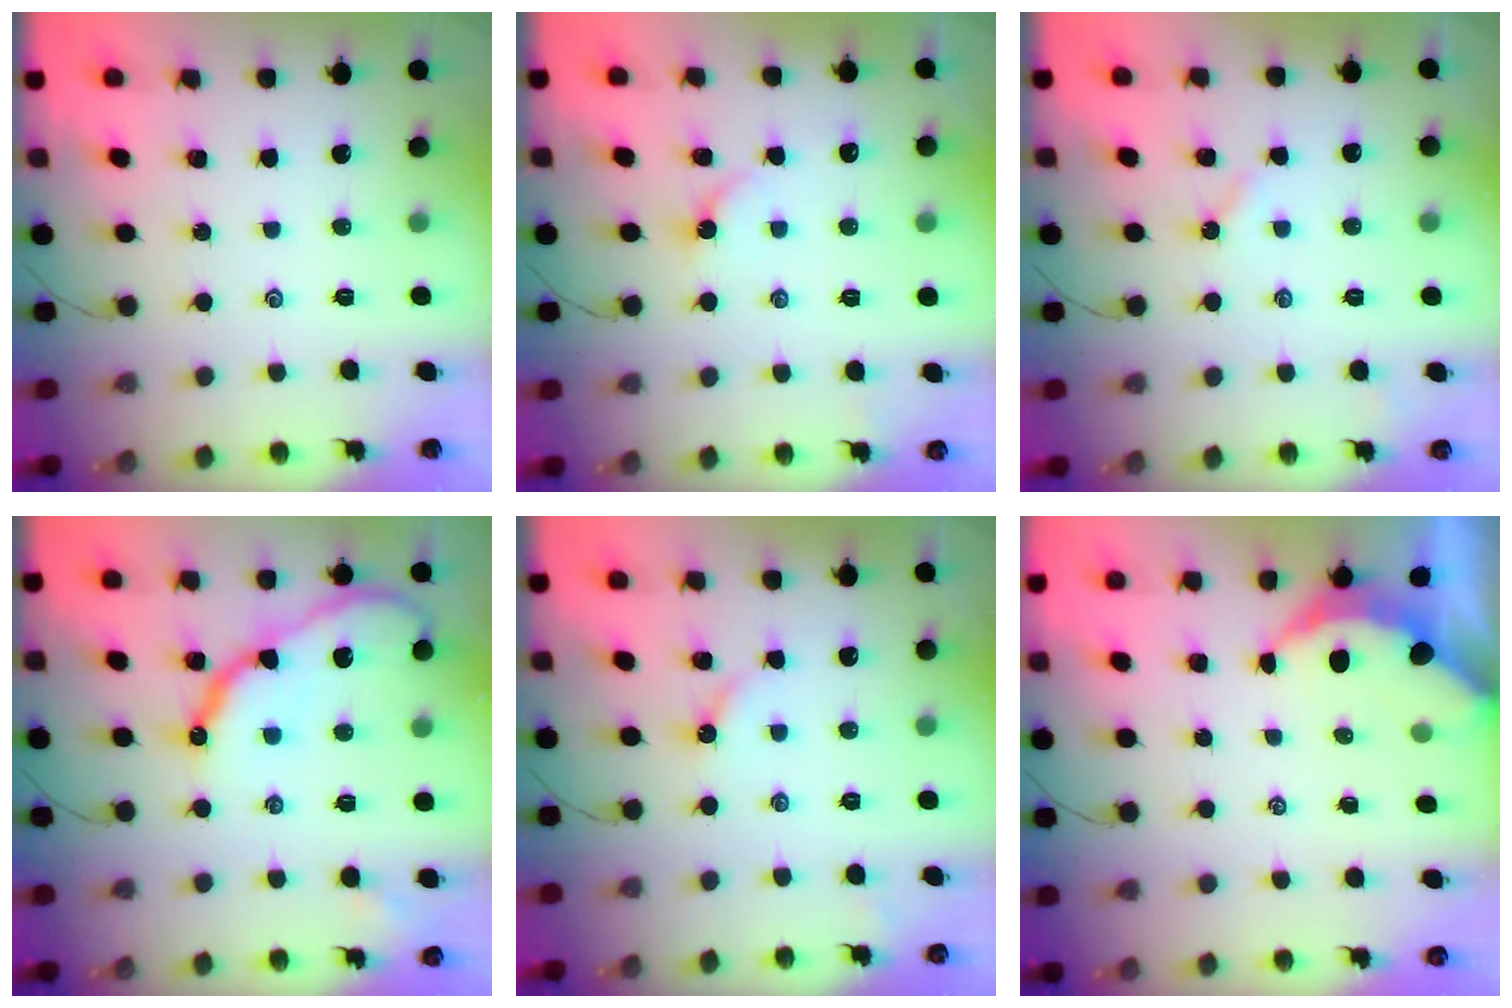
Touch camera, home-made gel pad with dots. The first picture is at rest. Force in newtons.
{"total": 2.7, "press": 2.7, "slide": 0.4}
{"total": 2.2, "press": 2.2, "slide": 0.4}
{"total": 13.7, "press": 13.6, "slide": 1.5}
{"total": 2.8, "press": 2.8, "slide": 0.3}
{"total": 3.6, "press": 3.6, "slide": 0.4}